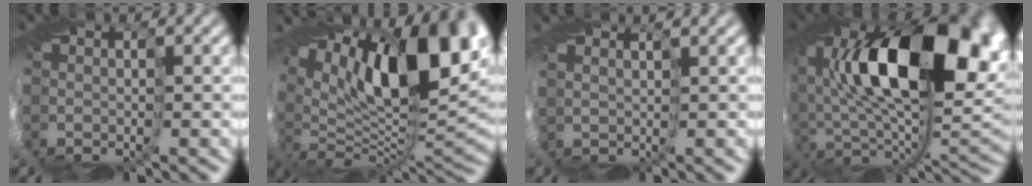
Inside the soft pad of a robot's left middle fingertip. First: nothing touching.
{"total": 12.8, "force": [5.5, 4.4, 10.6], "torque": [-0.153, 0.014, 0.091]}
{"total": 3.9, "force": [0.5, -3.2, -2.2], "torque": [0.039, -0.006, 0.005]}
{"total": 13.3, "force": [3.0, 6.7, 11.0], "torque": [-0.164, -0.011, 0.055]}